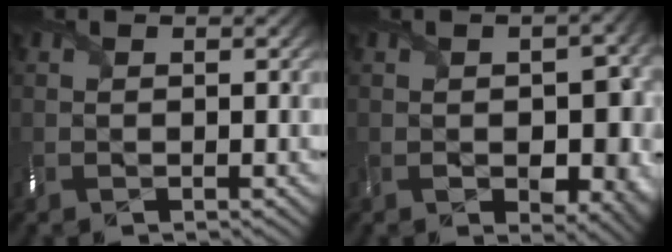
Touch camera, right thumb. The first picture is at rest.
{"total": 8.1, "force": [-1.3, 5.1, 6.1], "torque": [-0.088, -0.032, -0.002]}